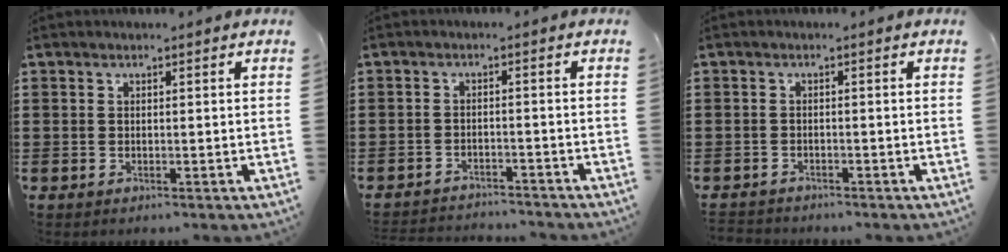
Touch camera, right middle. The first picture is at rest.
{"total": 2.5, "force": [-2.5, 0.2, -0.1], "torque": [-0.006, 0.000, -0.054]}
{"total": 1.3, "force": [-1.3, 0.2, -0.2], "torque": [0.001, 0.004, -0.030]}